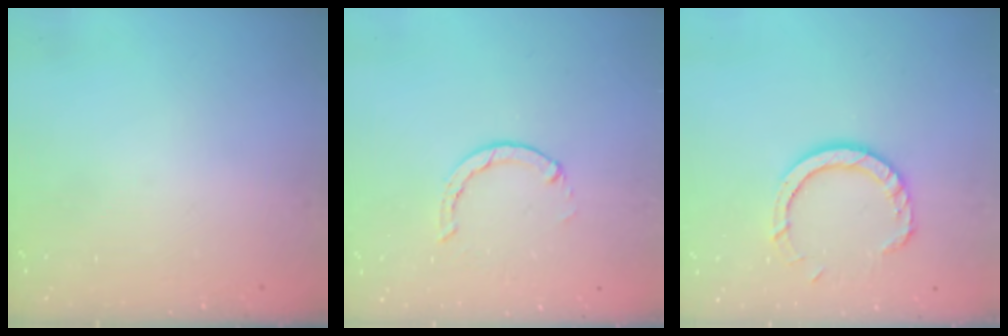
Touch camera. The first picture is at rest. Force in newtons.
{"total": 1.3, "press": 1.3, "slide": 0.3}
{"total": 8.9, "press": 8.8, "slide": 1.2}